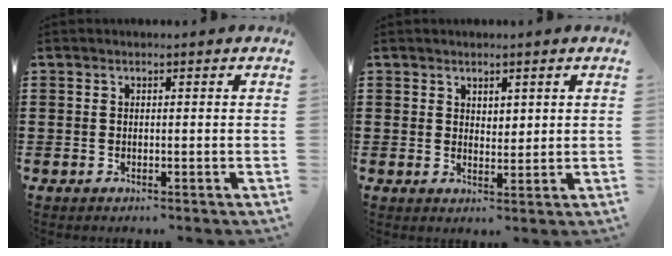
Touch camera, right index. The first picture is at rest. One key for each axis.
{"total": 2.0, "fx": 1.7, "fy": 1.0, "fz": 0.4, "tx": -0.010, "ty": 0.006, "tz": 0.033}